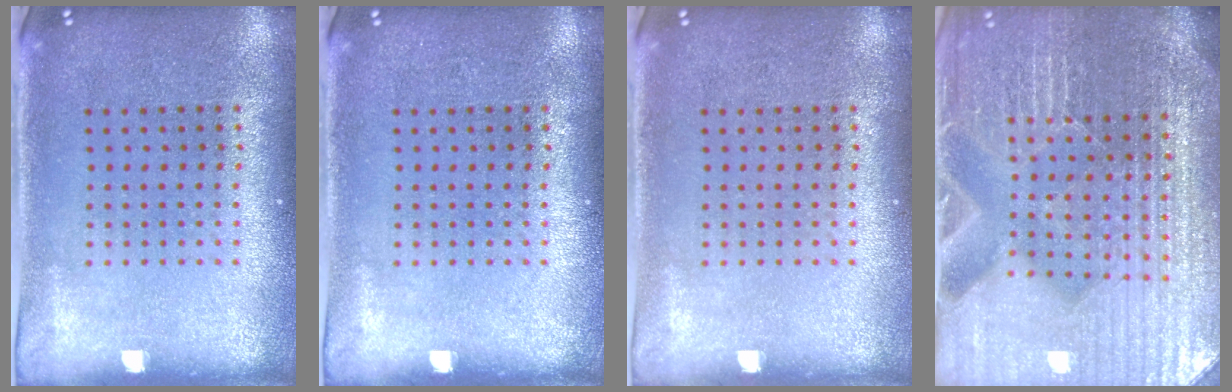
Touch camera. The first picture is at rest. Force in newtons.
{"total": 0.0}
{"total": 0.0}
{"total": 5.4, "press": 5.0, "slide": 2.1}